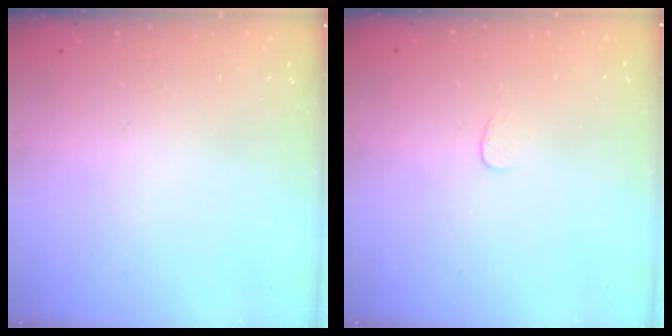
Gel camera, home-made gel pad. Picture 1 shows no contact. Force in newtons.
{"total": 2.6, "press": 2.6, "slide": 0.2}